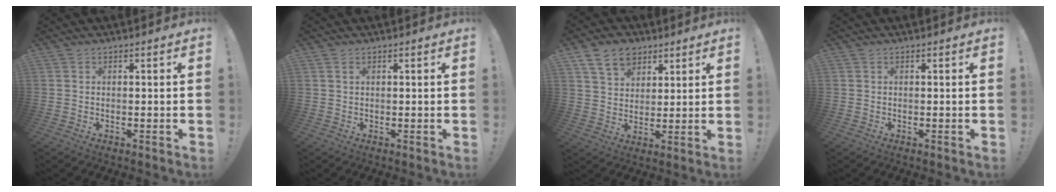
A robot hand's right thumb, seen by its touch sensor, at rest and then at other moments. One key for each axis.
{"total": 0.8, "fx": 0.4, "fy": 0.3, "fz": 0.5, "tx": -0.011, "ty": 0.001, "tz": 0.008}
{"total": 10.7, "fx": 6.3, "fy": 7.5, "fz": 4.4, "tx": -0.065, "ty": -0.027, "tz": 0.120}
{"total": 0.0}